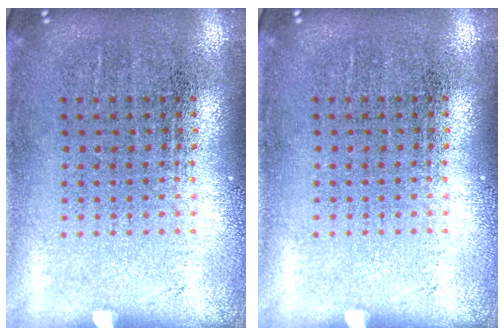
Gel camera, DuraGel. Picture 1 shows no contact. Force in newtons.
{"total": 0.0}